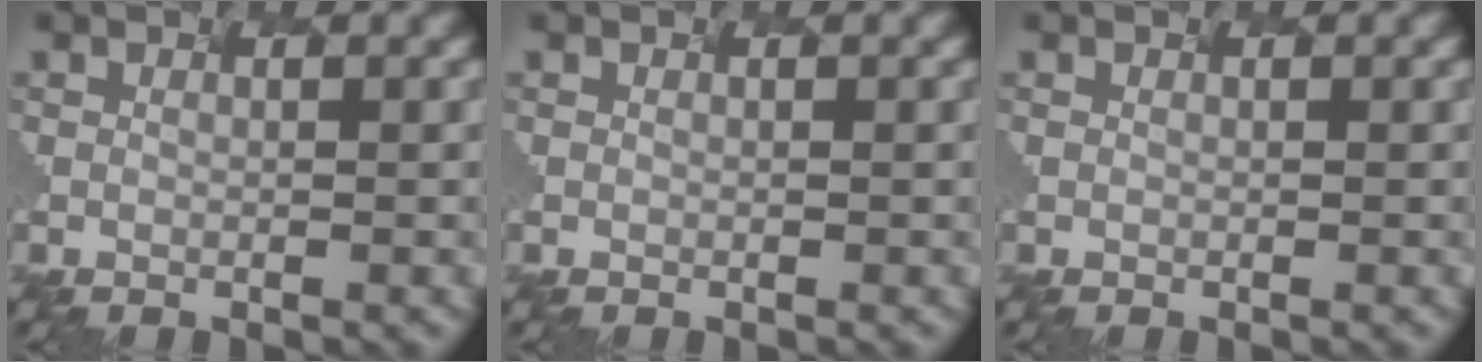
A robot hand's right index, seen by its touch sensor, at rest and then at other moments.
{"total": 0.0}
{"total": 0.0}